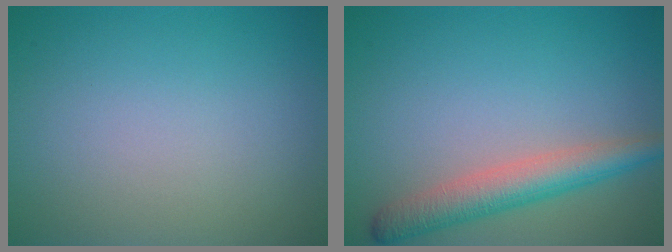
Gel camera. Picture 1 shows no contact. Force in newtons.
{"total": 4.3, "press": 4.3, "slide": 0.2}